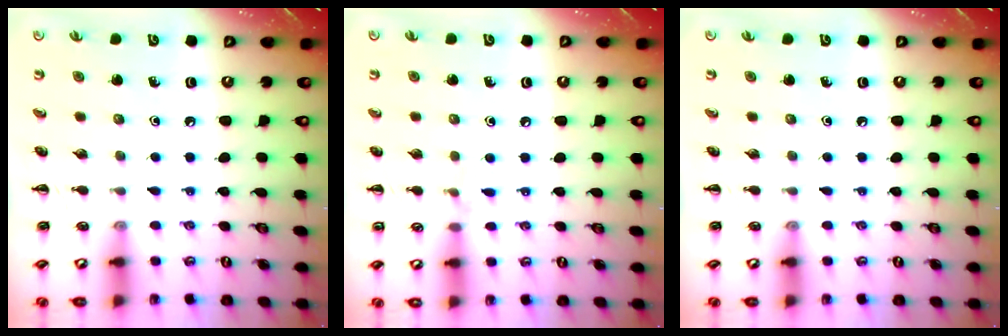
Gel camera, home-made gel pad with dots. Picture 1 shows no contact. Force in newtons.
{"total": 4.3, "press": 4.1, "slide": 1.4}
{"total": 0.0}